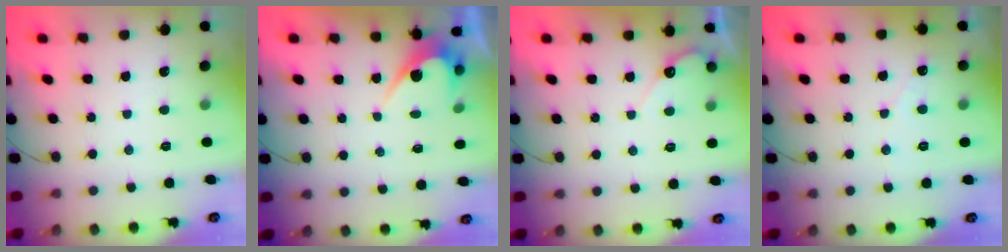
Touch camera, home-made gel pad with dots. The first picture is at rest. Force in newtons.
{"total": 3.5, "press": 3.5, "slide": 0.2}
{"total": 4.2, "press": 4.2, "slide": 0.2}
{"total": 1.6, "press": 1.6, "slide": 0.1}